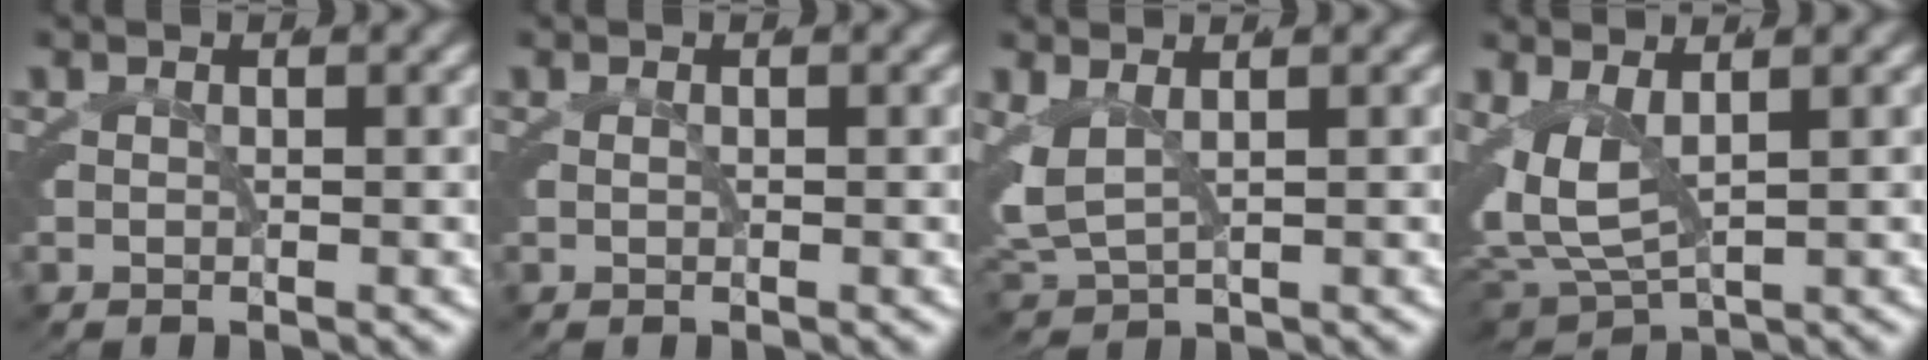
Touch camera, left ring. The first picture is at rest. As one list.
[{"total": 0.0}, {"total": 5.1, "force": [0.6, 4.1, 2.9], "torque": [-0.091, -0.011, 0.012]}, {"total": 7.6, "force": [0.3, 5.8, 4.9], "torque": [-0.124, -0.025, 0.008]}]